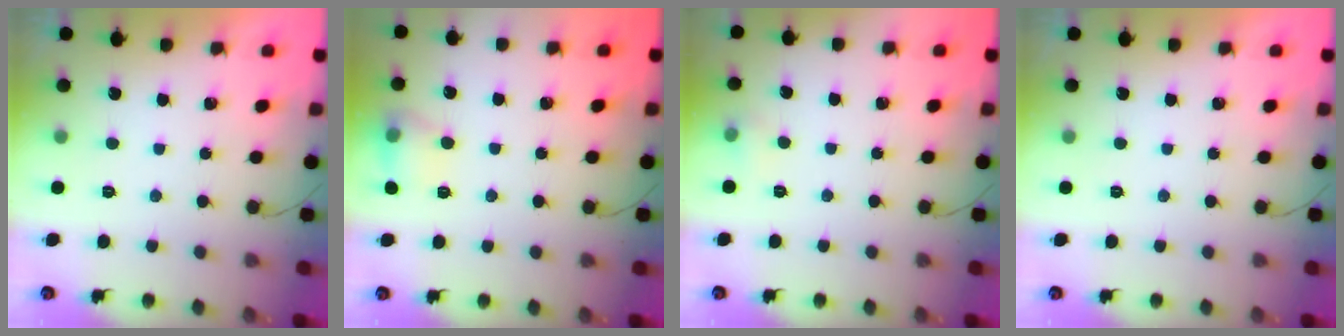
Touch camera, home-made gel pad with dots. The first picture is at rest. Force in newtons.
{"total": 9.4, "press": 9.4, "slide": 0.6}
{"total": 4.3, "press": 4.0, "slide": 1.6}
{"total": 0.0}